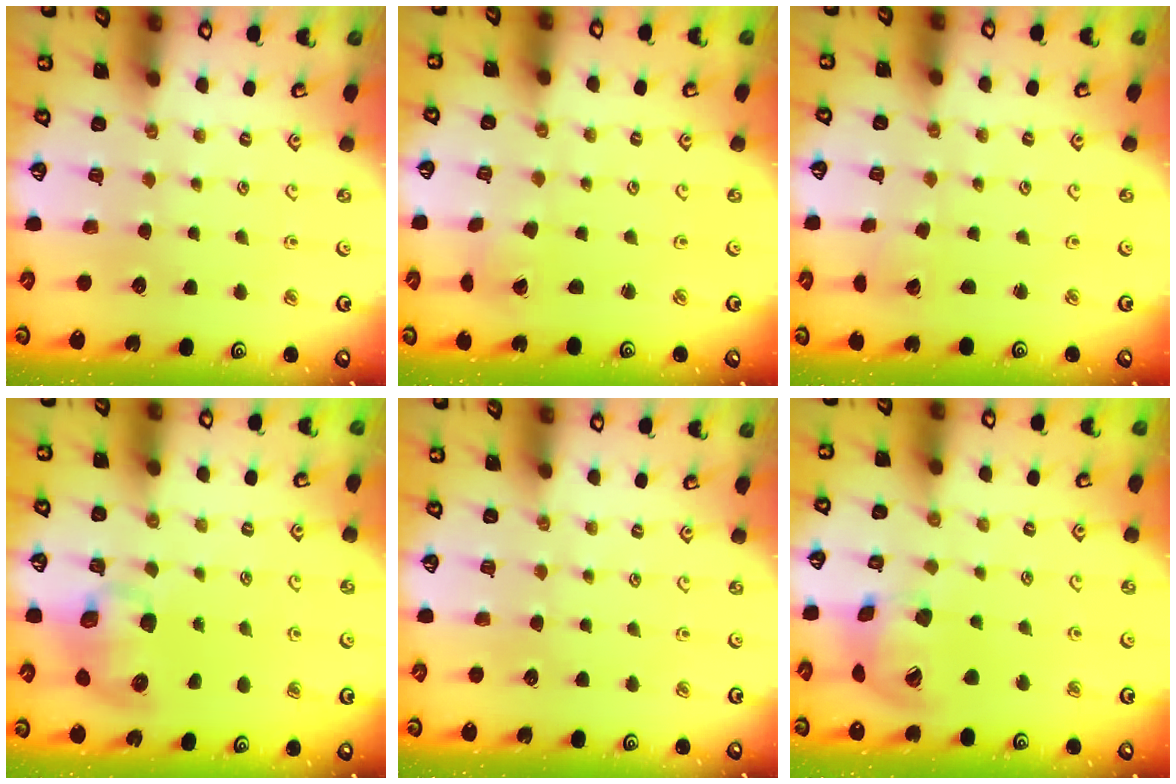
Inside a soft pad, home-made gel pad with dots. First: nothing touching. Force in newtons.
{"total": 0.8, "press": 0.8, "slide": 0.0}
{"total": 1.4, "press": 1.4, "slide": 0.0}
{"total": 9.0, "press": 8.9, "slide": 1.3}
{"total": 0.0}
{"total": 16.9, "press": 16.8, "slide": 2.5}